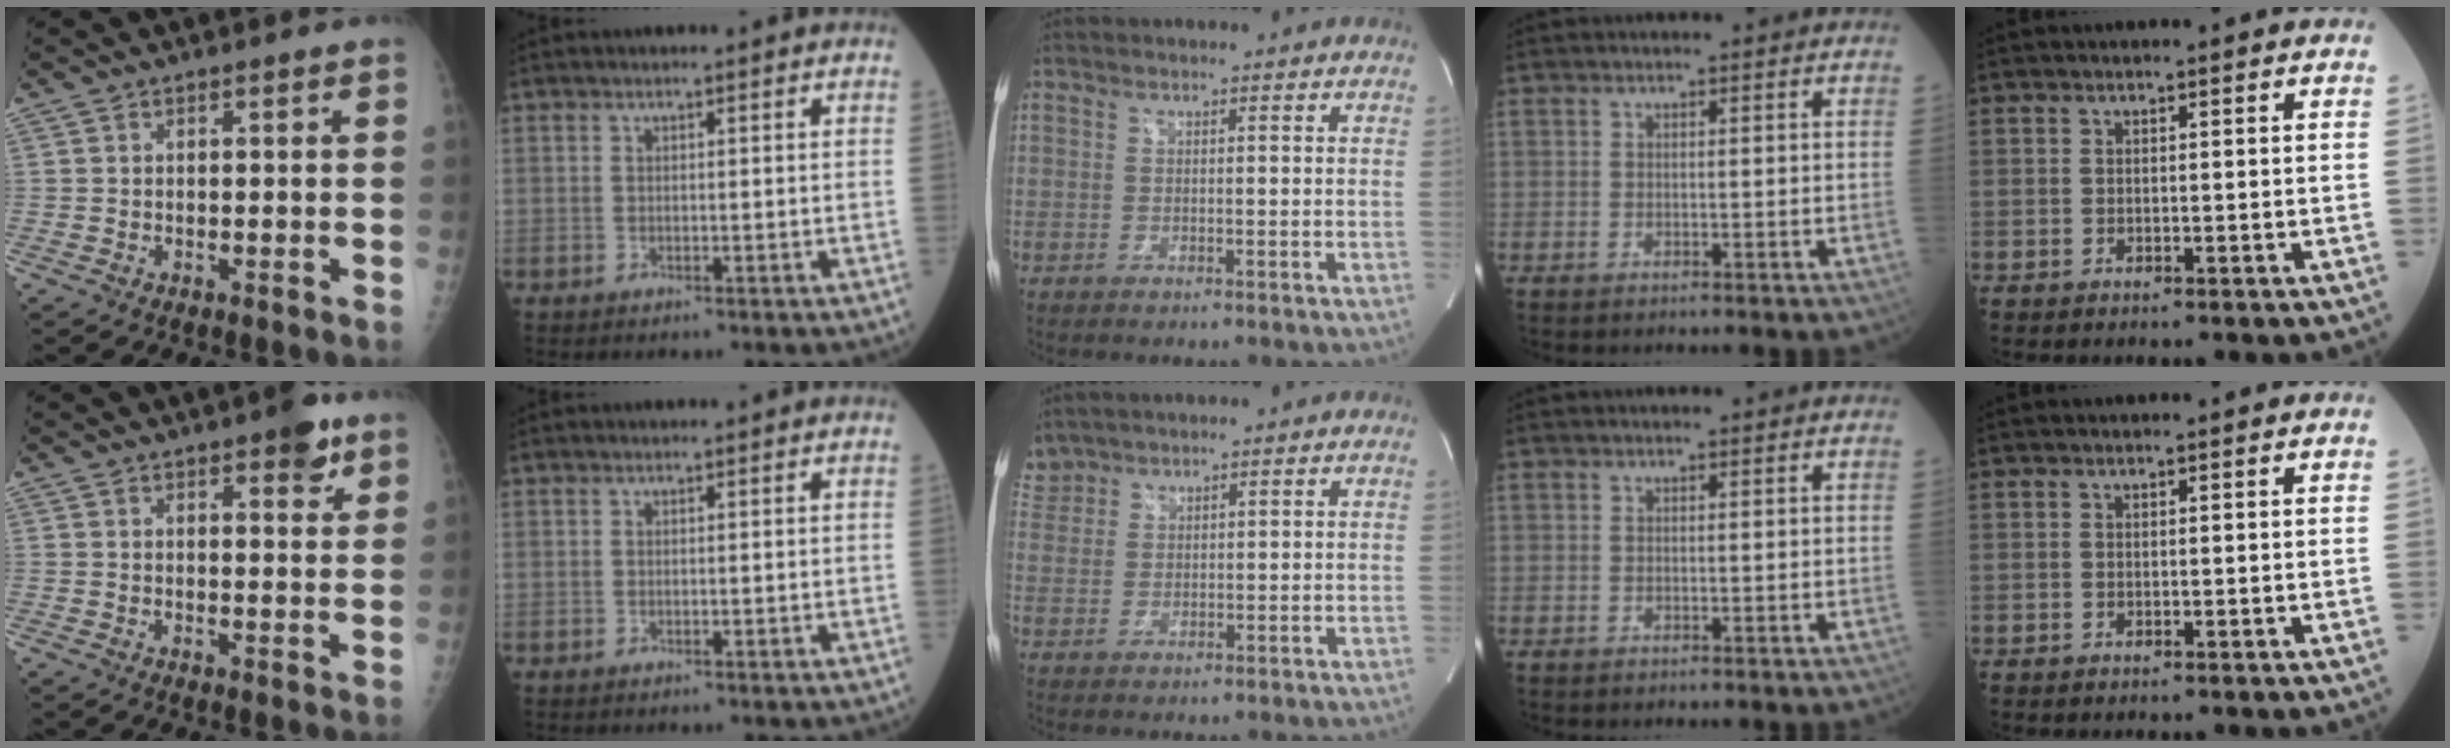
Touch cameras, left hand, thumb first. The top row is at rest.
{"thumb": {"total": 5.2, "force": [3.2, 1.9, 3.7], "torque": [-0.032, -0.014, 0.035]}, "middle": {"total": 3.3, "force": [3.0, 1.4, -0.3], "torque": [0.006, 0.013, 0.063]}}